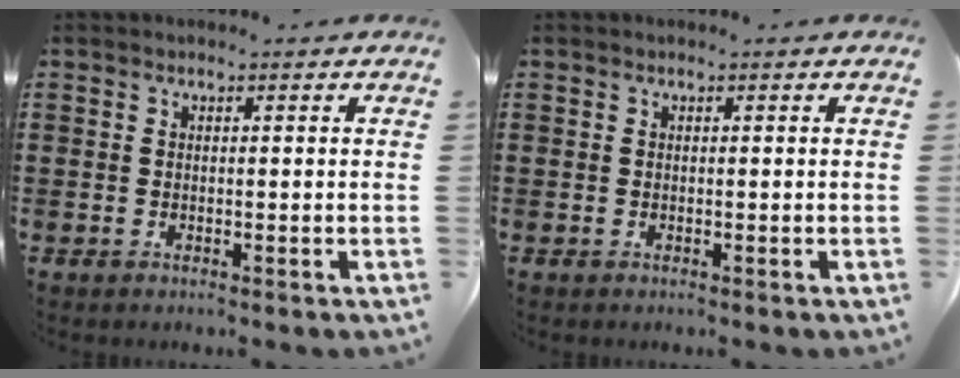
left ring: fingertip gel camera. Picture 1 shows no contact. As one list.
[{"total": 0.0}]